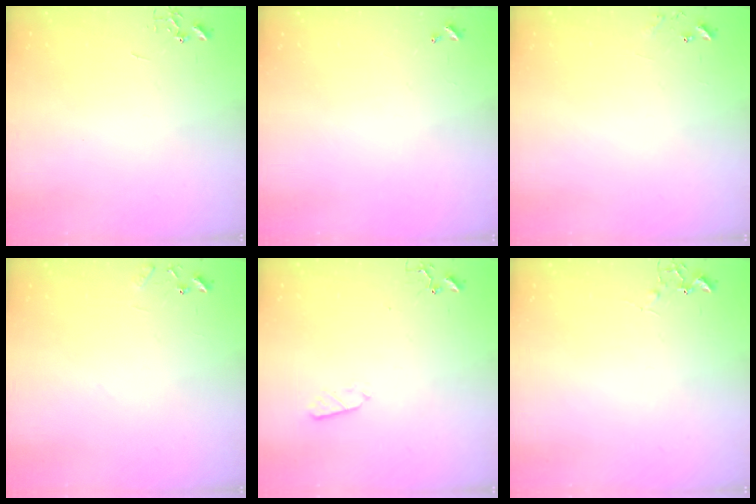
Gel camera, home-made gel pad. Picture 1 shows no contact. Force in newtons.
{"total": 0.0}
{"total": 7.0, "press": 7.0, "slide": 0.5}
{"total": 8.3, "press": 8.3, "slide": 0.6}
{"total": 3.2, "press": 3.1, "slide": 0.5}
{"total": 5.4, "press": 5.3, "slide": 0.8}